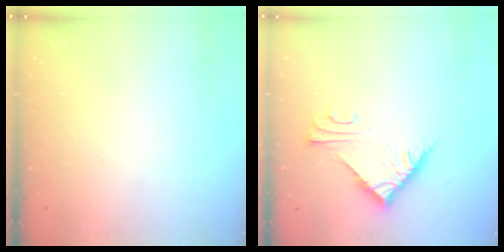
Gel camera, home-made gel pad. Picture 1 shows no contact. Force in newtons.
{"total": 7.7, "press": 7.7, "slide": 0.3}